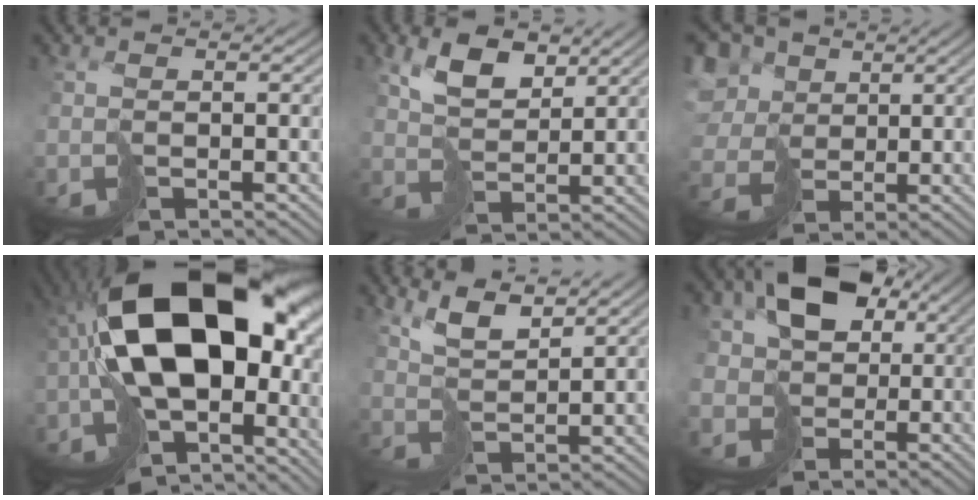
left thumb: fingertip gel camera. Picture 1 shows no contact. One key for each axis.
{"total": 5.9, "fx": 3.5, "fy": 3.1, "fz": 3.7, "tx": -0.081, "ty": -0.001, "tz": 0.064}
{"total": 10.7, "fx": 2.2, "fy": 8.9, "fz": 5.5, "tx": -0.200, "ty": 0.000, "tz": 0.041}
{"total": 20.0, "fx": -2.0, "fy": 11.0, "fz": 16.6, "tx": -0.304, "ty": -0.009, "tz": -0.024}
{"total": 5.1, "fx": 3.6, "fy": 1.5, "fz": 3.2, "tx": -0.078, "ty": -0.001, "tz": 0.074}
{"total": 14.4, "fx": 3.0, "fy": 11.4, "fz": 8.3, "tx": -0.192, "ty": 0.017, "tz": 0.037}